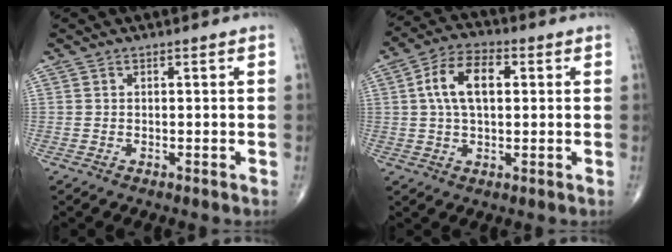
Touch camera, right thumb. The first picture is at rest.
{"total": 9.7, "force": [1.6, 5.4, 7.9], "torque": [-0.140, 0.018, 0.022]}